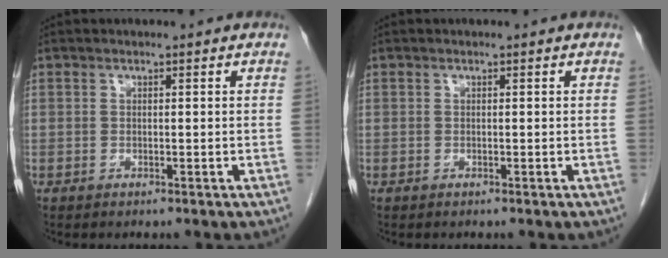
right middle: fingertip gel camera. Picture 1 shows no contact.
{"total": 0.0}